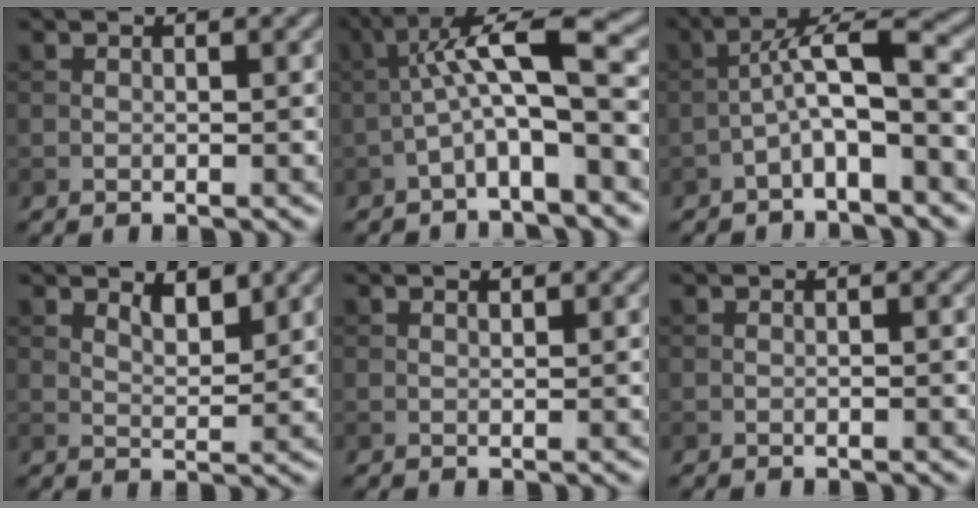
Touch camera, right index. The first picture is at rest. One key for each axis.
{"total": 6.5, "fx": -1.5, "fy": 1.4, "fz": 6.2, "tx": -0.109, "ty": 0.030, "tz": -0.035}
{"total": 4.7, "fx": -2.0, "fy": 1.1, "fz": 4.1, "tx": -0.073, "ty": 0.027, "tz": -0.040}
{"total": 2.2, "fx": 1.6, "fy": 0.7, "fz": 1.3, "tx": -0.026, "ty": -0.005, "tz": 0.030}
{"total": 0.5, "fx": 0.4, "fy": 0.1, "fz": 0.3, "tx": -0.005, "ty": 0.000, "tz": 0.008}
{"total": 0.0}